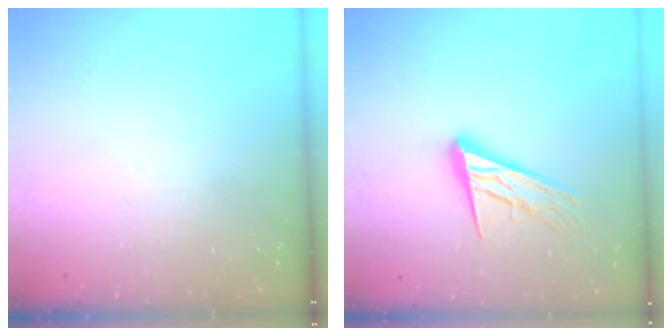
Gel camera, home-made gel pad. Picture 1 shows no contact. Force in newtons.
{"total": 15.6, "press": 15.1, "slide": 3.7}